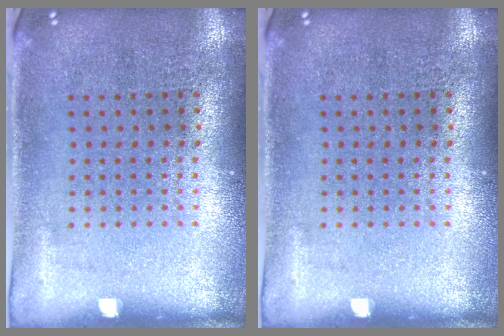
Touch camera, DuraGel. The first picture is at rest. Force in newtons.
{"total": 0.0}